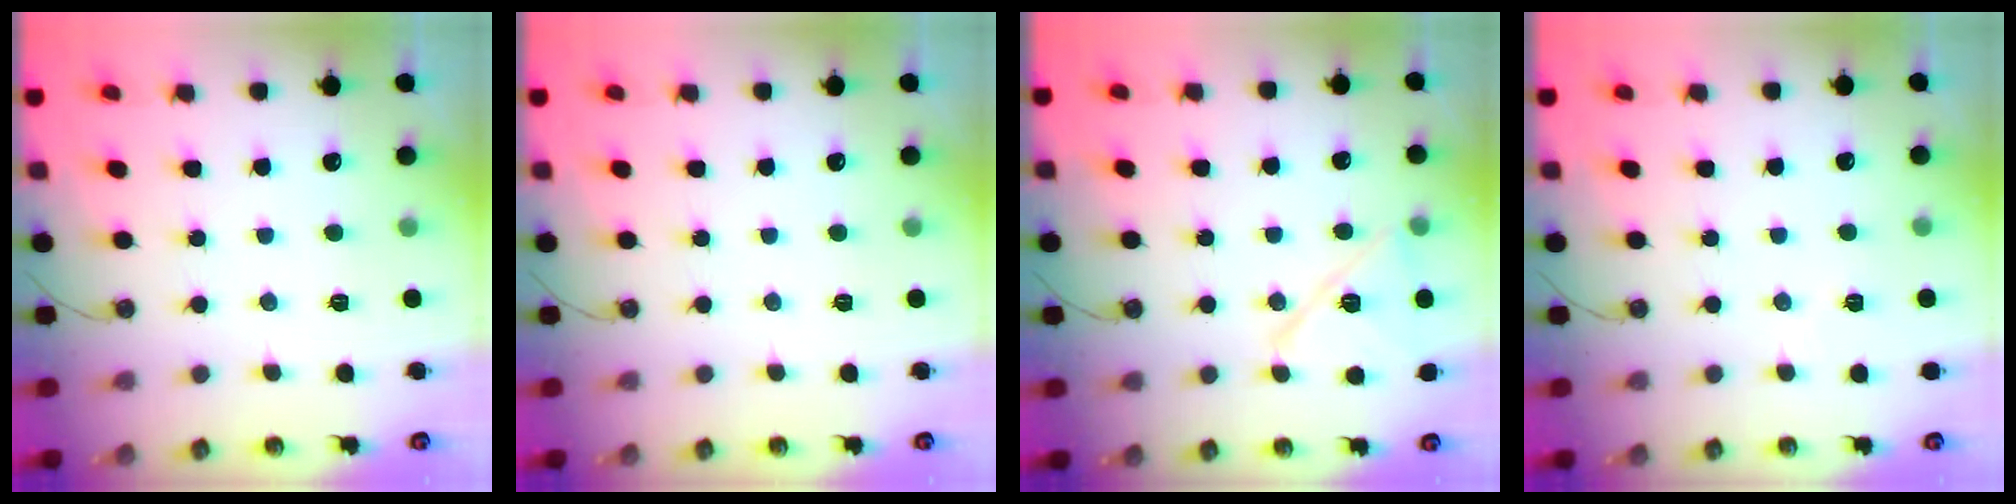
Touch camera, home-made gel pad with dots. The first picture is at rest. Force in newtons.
{"total": 0.0}
{"total": 12.5, "press": 12.4, "slide": 1.6}
{"total": 2.6, "press": 2.5, "slide": 0.8}